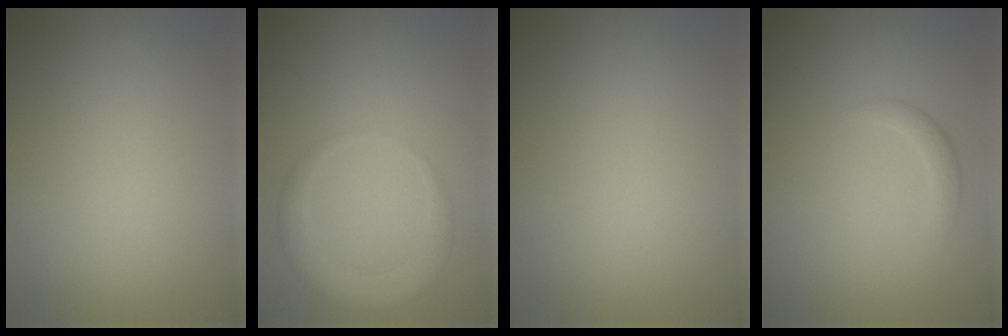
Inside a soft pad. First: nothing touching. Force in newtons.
{"total": 3.5, "press": 3.5, "slide": 0.3}
{"total": 0.0}
{"total": 1.6, "press": 1.6, "slide": 0.1}